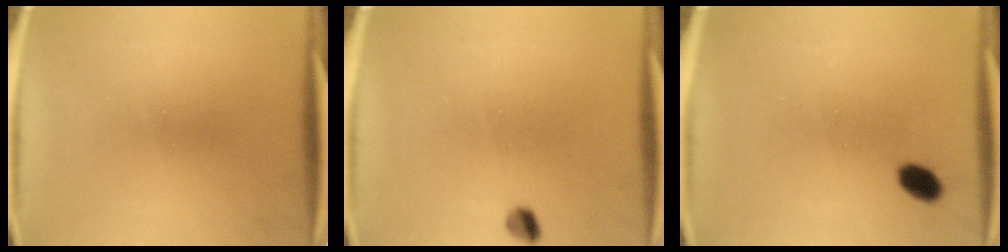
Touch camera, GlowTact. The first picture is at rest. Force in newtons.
{"total": 2.3}
{"total": 3.4}